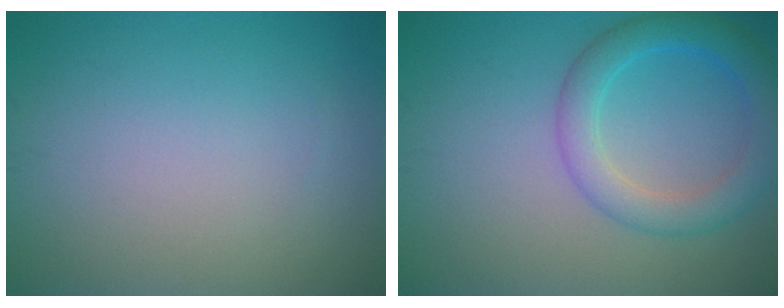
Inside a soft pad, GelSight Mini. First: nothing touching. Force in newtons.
{"total": 4.5, "press": 4.5, "slide": 0.4}